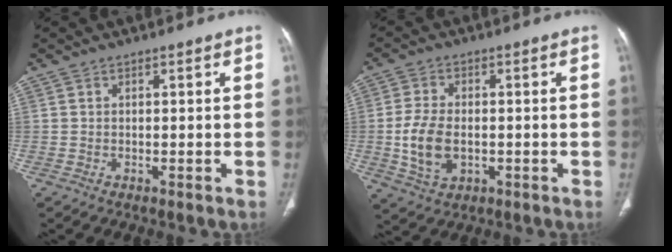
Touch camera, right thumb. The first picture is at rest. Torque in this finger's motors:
{"motor_torque": [-0.49, 0.29, 0.51, 0.59, 0.27]}